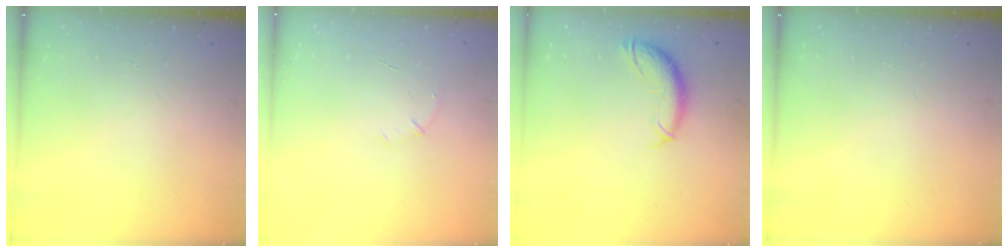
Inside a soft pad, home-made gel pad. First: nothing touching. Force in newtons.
{"total": 5.0, "press": 4.9, "slide": 1.3}
{"total": 9.9, "press": 9.8, "slide": 1.4}
{"total": 0.0}